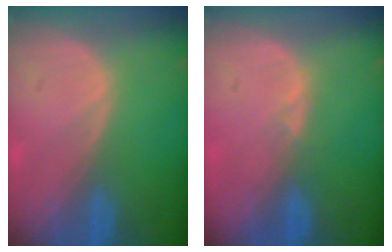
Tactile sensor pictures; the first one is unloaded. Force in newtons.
{"total": 0.7, "press": 0.6, "slide": 0.3}